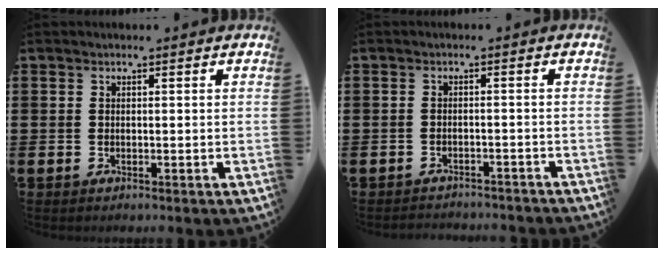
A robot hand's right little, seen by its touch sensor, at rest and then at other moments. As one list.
[{"total": 1.4, "force": [-1.4, 0.0, -0.1], "torque": [-0.002, 0.004, -0.030]}]